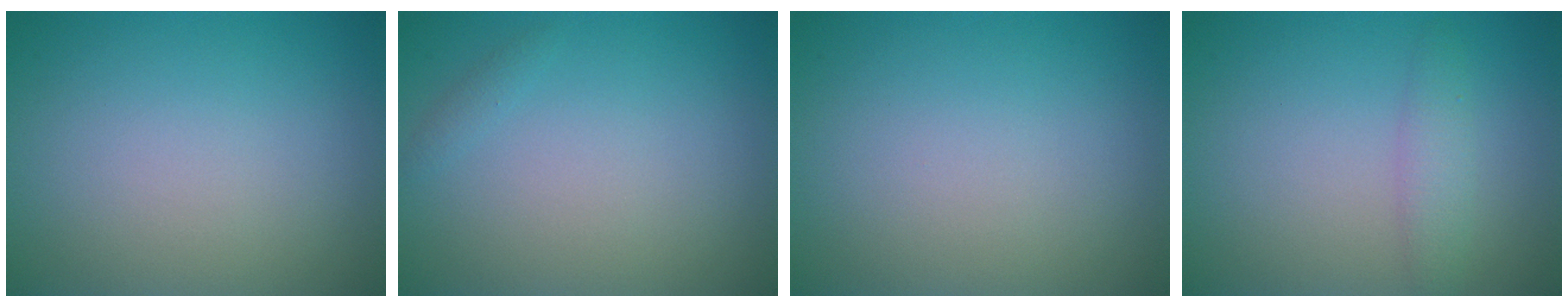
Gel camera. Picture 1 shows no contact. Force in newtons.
{"total": 0.6, "press": 0.6, "slide": 0.0}
{"total": 0.0}
{"total": 1.8, "press": 1.8, "slide": 0.1}